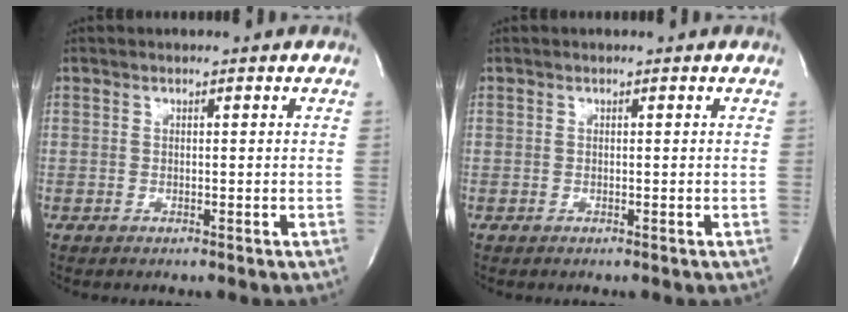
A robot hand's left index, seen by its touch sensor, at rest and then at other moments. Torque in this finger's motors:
{"motor_torque": [0.00, 0.00, 0.00, 0.00]}